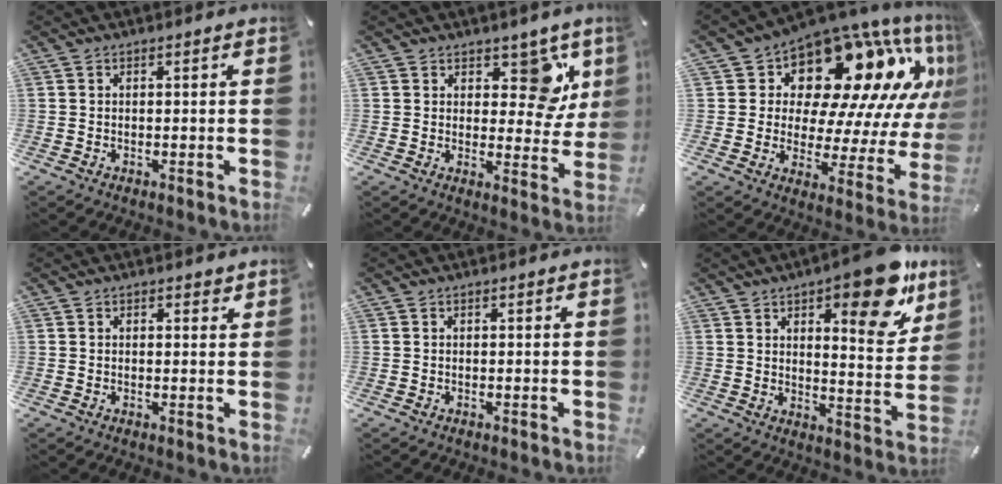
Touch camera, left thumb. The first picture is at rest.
{"total": 10.9, "force": [5.7, 6.4, 6.6], "torque": [-0.058, -0.041, 0.096]}
{"total": 19.1, "force": [11.6, 10.0, 11.3], "torque": [-0.144, -0.104, 0.190]}
{"total": 1.1, "force": [0.7, 0.7, 0.5], "torque": [-0.002, -0.001, 0.011]}
{"total": 0.0}
{"total": 16.1, "force": [10.2, 5.2, 11.2], "torque": [-0.141, -0.069, 0.162]}